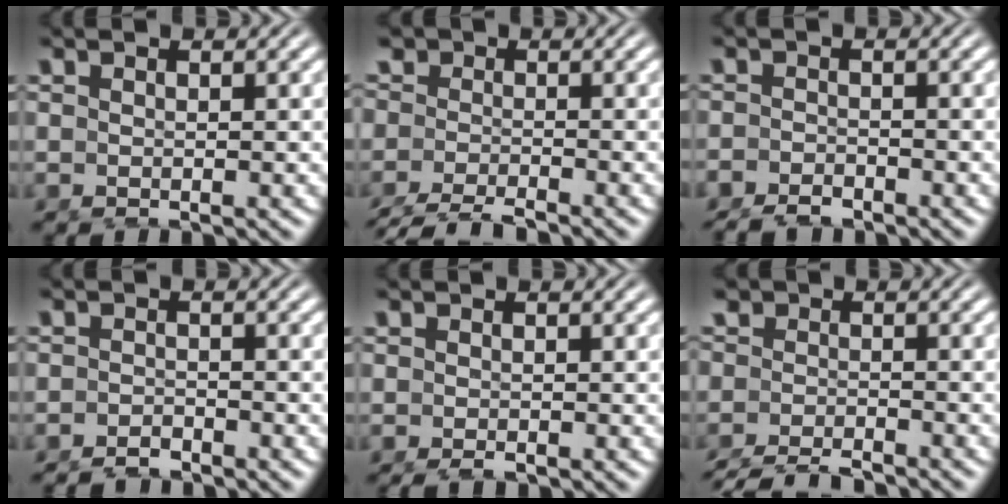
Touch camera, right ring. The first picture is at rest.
{"total": 2.9, "force": [-2.5, 1.4, 0.6], "torque": [-0.007, -0.010, -0.043]}
{"total": 2.1, "force": [-2.1, 0.3, -0.2], "torque": [0.003, -0.010, -0.034]}
{"total": 1.9, "force": [-1.8, -0.1, -0.5], "torque": [0.009, -0.007, -0.031]}
{"total": 0.5, "force": [-0.4, 0.3, 0.1], "torque": [-0.005, -0.001, -0.008]}
{"total": 3.0, "force": [-2.8, 0.9, 0.3], "torque": [0.001, -0.013, -0.047]}